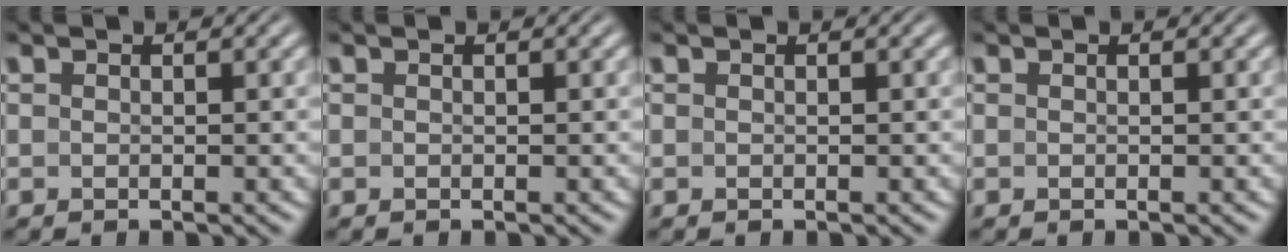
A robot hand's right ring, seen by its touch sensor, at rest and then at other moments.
{"total": 0.0}
{"total": 0.0}
{"total": 0.0}